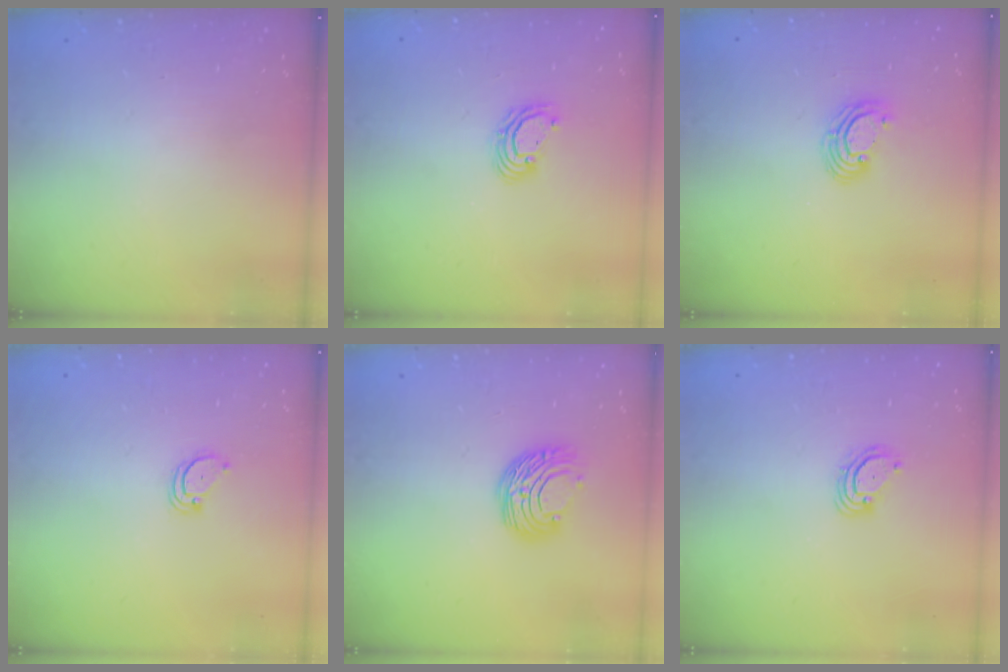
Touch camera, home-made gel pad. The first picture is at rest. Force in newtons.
{"total": 5.1, "press": 5.1, "slide": 0.2}
{"total": 4.5, "press": 4.5, "slide": 0.3}
{"total": 3.0, "press": 3.0, "slide": 0.2}
{"total": 8.7, "press": 8.6, "slide": 0.6}
{"total": 3.9, "press": 3.9, "slide": 0.4}